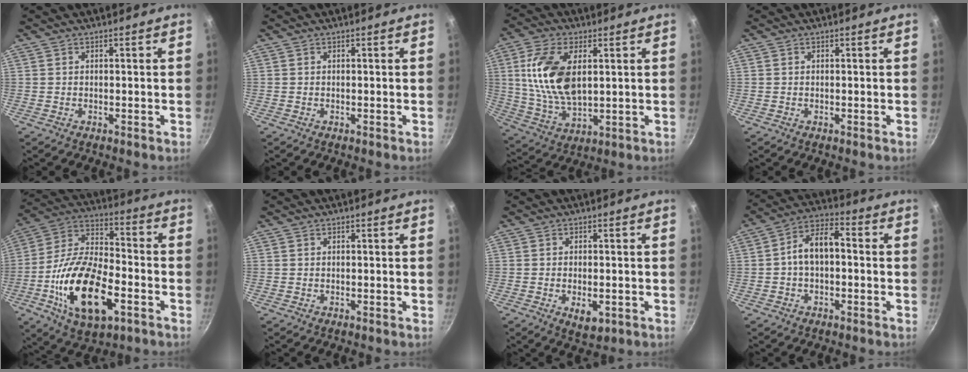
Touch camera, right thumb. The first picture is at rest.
{"total": 0.0}
{"total": 14.8, "force": [3.1, 8.0, 12.1], "torque": [-0.227, -0.012, 0.066]}
{"total": 0.0}
{"total": 22.0, "force": [-7.2, 10.9, 17.7], "torque": [-0.323, 0.029, -0.135]}
{"total": 0.0}
{"total": 4.8, "force": [-1.5, 2.6, 3.8], "torque": [-0.051, -0.002, -0.016]}
{"total": 8.7, "force": [-0.4, 5.1, 7.0], "torque": [-0.104, 0.041, -0.017]}